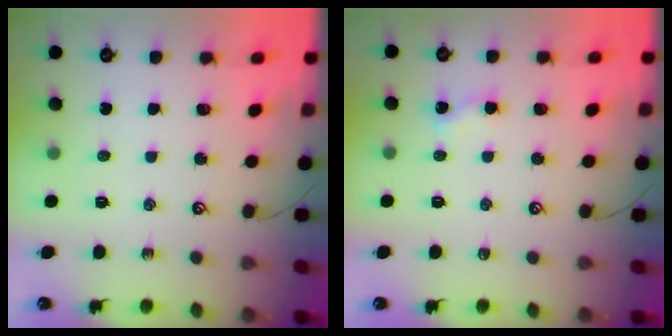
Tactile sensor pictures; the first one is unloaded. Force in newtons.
{"total": 2.3, "press": 2.3, "slide": 0.2}